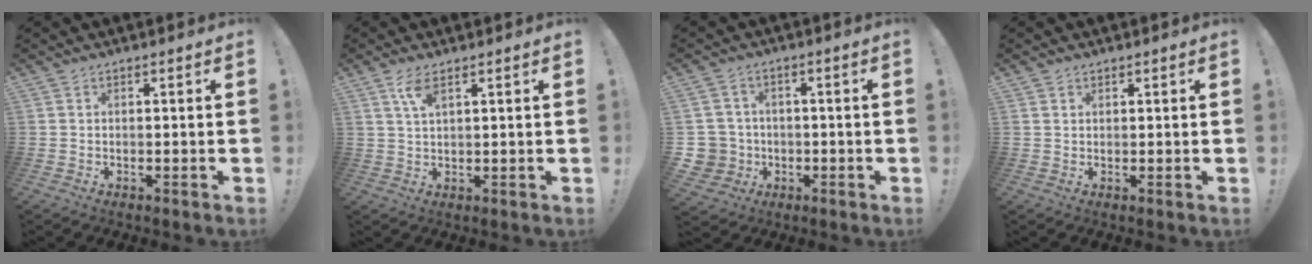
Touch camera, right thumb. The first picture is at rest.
{"total": 4.4, "force": [2.5, 1.2, 3.4], "torque": [-0.073, -0.002, 0.044]}
{"total": 6.1, "force": [-0.6, 6.0, 1.2], "torque": [-0.031, 0.007, -0.004]}
{"total": 1.2, "force": [0.9, 0.8, 0.2], "torque": [0.001, -0.003, 0.017]}